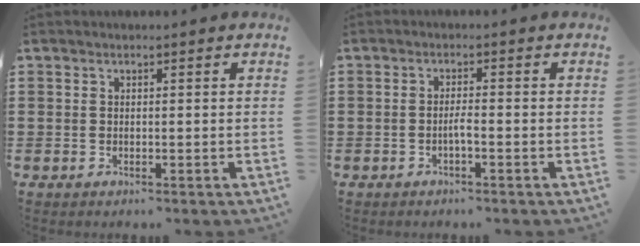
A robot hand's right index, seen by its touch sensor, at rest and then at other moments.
{"total": 1.7, "force": [-0.8, 0.2, 1.5], "torque": [-0.030, -0.001, -0.014]}